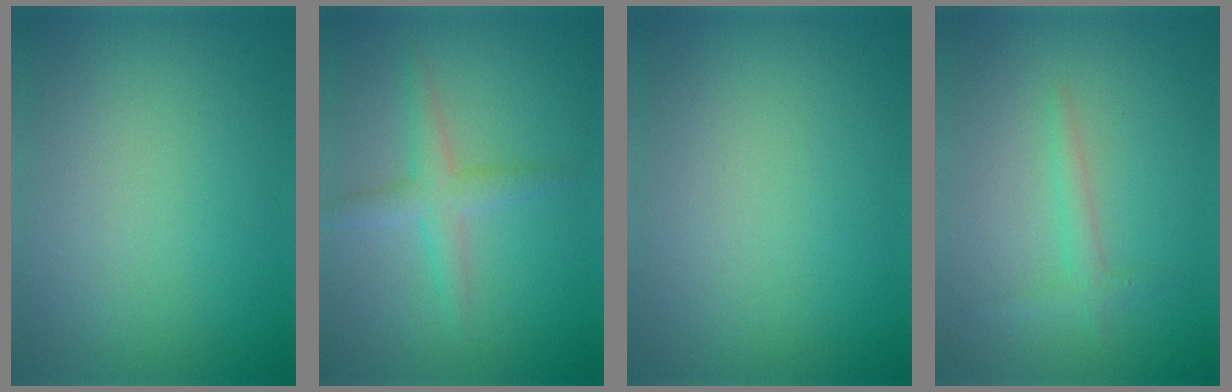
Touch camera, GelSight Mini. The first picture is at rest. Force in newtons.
{"total": 2.7, "press": 2.7, "slide": 0.1}
{"total": 0.0}
{"total": 1.6, "press": 1.6, "slide": 0.1}